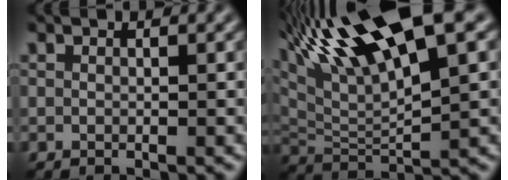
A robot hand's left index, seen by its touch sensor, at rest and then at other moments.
{"total": 12.8, "force": [7.2, 3.4, 10.0], "torque": [-0.184, 0.022, 0.123]}